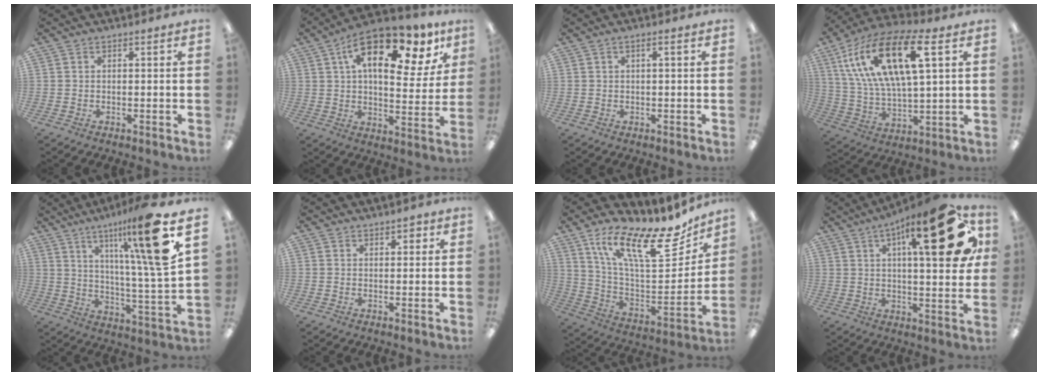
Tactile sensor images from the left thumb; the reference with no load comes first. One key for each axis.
{"total": 19.0, "fx": 10.2, "fy": 8.5, "fz": 13.6, "tx": -0.214, "ty": -0.041, "tz": 0.164}
{"total": 1.7, "fx": 0.3, "fy": 0.2, "fz": 1.6, "tx": -0.029, "ty": 0.001, "tz": 0.006}
{"total": 19.9, "fx": 9.6, "fy": 7.7, "fz": 15.7, "tx": -0.321, "ty": -0.027, "tz": 0.157}
{"total": 19.3, "fx": 10.8, "fy": 2.2, "fz": 15.9, "tx": -0.251, "ty": -0.055, "tz": 0.151}
{"total": 1.6, "fx": 1.2, "fy": 0.8, "fz": 0.7, "tx": -0.006, "ty": -0.002, "tz": 0.019}
{"total": 21.7, "fx": 14.1, "fy": 6.7, "fz": 15.1, "tx": -0.238, "ty": -0.091, "tz": 0.236}
{"total": 25.3, "fx": 10.1, "fy": 8.9, "fz": 21.5, "tx": -0.285, "ty": -0.043, "tz": 0.147}